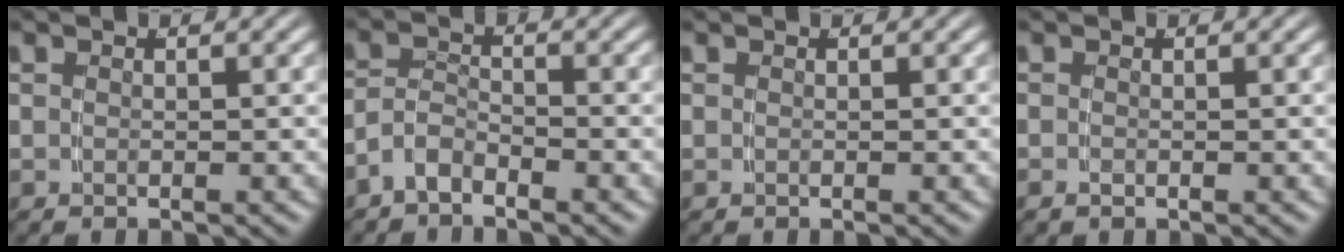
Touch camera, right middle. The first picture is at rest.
{"total": 3.3, "force": [-2.4, 1.9, 1.2], "torque": [-0.023, -0.009, -0.044]}
{"total": 0.0}
{"total": 0.6, "force": [-0.5, 0.2, 0.3], "torque": [-0.010, -0.003, -0.007]}